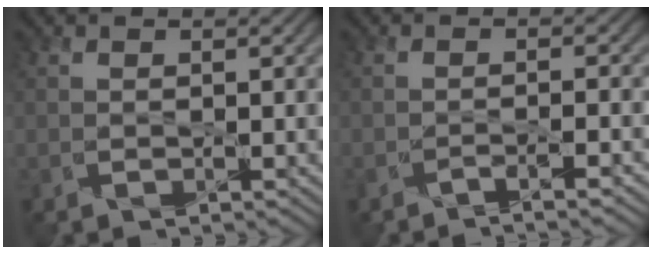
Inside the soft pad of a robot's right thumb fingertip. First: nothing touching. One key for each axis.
{"total": 2.2, "fx": -1.8, "fy": -0.1, "fz": 1.2, "tx": -0.010, "ty": 0.005, "tz": -0.040}